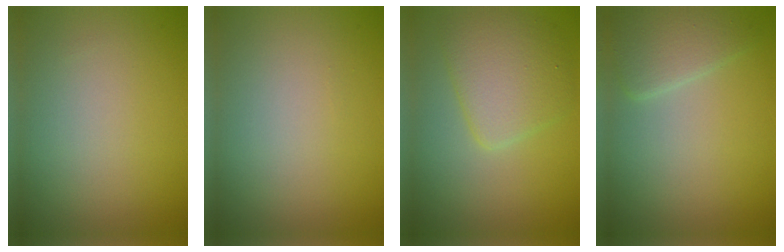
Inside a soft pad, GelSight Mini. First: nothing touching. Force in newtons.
{"total": 0.0}
{"total": 4.3, "press": 4.3, "slide": 0.2}
{"total": 2.7, "press": 2.7, "slide": 0.1}